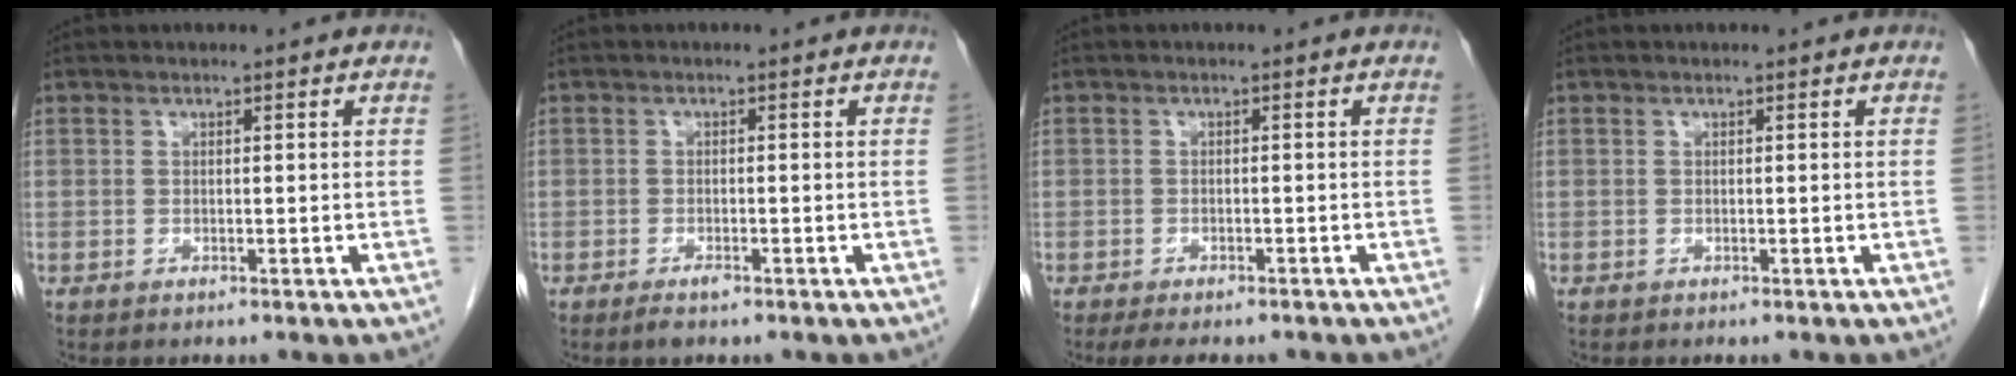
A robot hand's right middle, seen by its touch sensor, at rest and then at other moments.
{"total": 1.5, "force": [-1.0, 0.3, 1.1], "torque": [-0.020, -0.002, -0.017]}
{"total": 6.2, "force": [-5.1, 2.2, 2.7], "torque": [-0.035, -0.008, -0.068]}
{"total": 0.0}